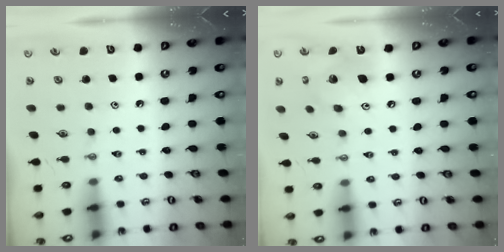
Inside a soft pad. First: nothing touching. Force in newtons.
{"total": 14.3, "press": 14.2, "slide": 1.7}